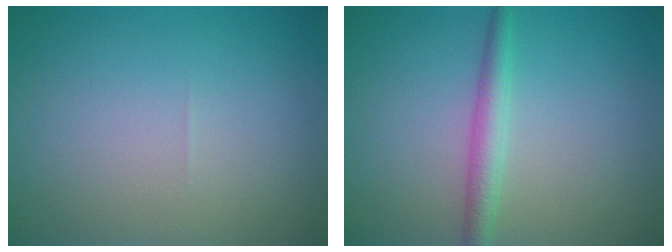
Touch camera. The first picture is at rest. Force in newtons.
{"total": 2.4, "press": 2.4, "slide": 0.0}